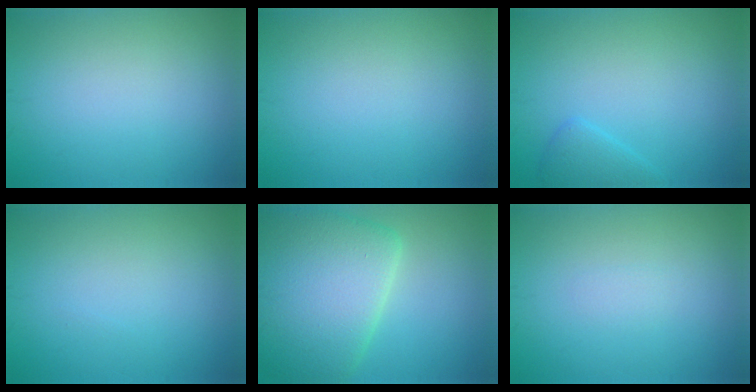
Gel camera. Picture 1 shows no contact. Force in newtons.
{"total": 0.0}
{"total": 1.6, "press": 1.6, "slide": 0.1}
{"total": 0.0}
{"total": 9.5, "press": 9.5, "slide": 0.7}
{"total": 0.7, "press": 0.7, "slide": 0.1}